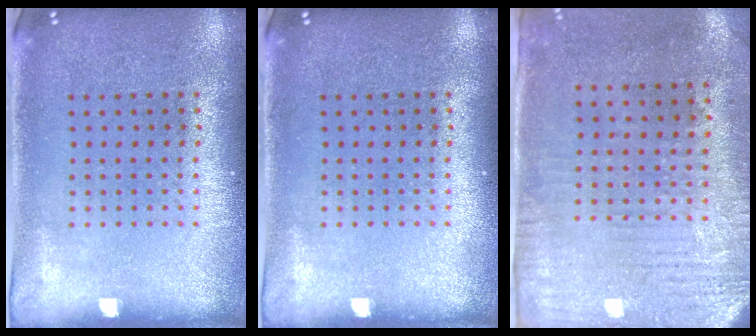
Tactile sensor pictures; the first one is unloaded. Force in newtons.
{"total": 0.0}
{"total": 2.9, "press": 2.4, "slide": 1.7}